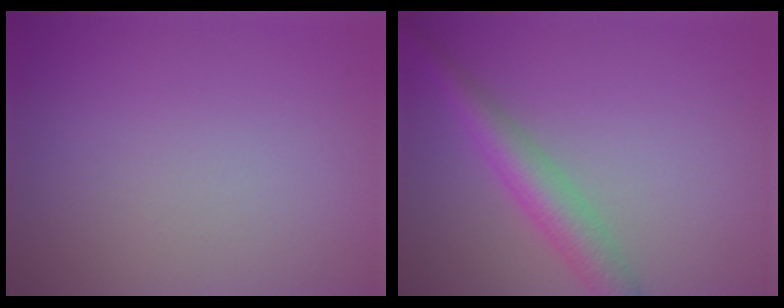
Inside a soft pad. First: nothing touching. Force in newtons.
{"total": 3.9, "press": 3.9, "slide": 0.1}